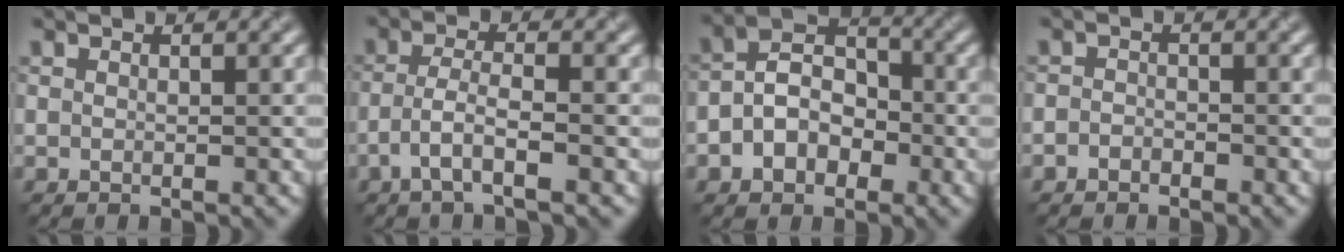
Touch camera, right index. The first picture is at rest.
{"total": 2.7, "force": [-1.5, 0.3, 2.2], "torque": [-0.049, 0.011, -0.037]}
{"total": 4.5, "force": [-1.3, 3.4, 2.7], "torque": [-0.048, 0.015, -0.033]}
{"total": 0.8, "force": [-0.7, 0.4, 0.0], "torque": [-0.002, 0.008, -0.020]}